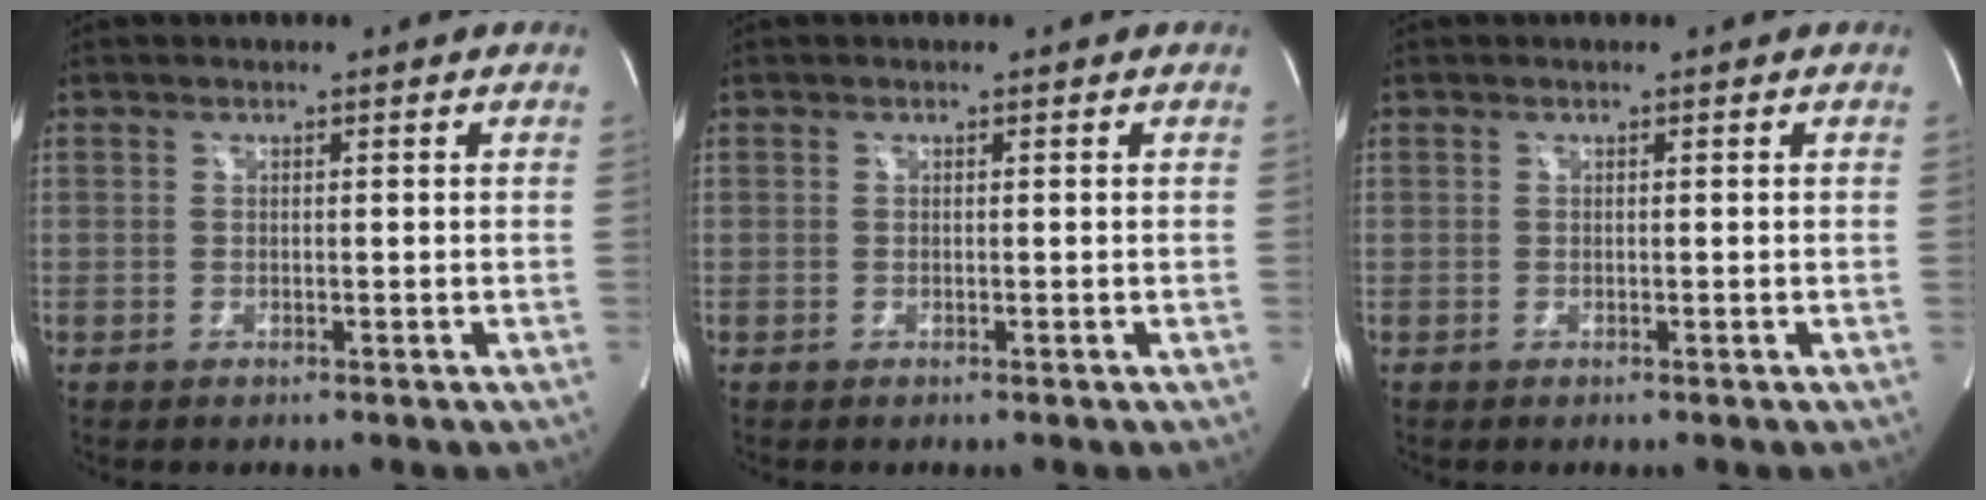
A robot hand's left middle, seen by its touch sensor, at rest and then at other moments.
{"total": 0.0}
{"total": 0.0}